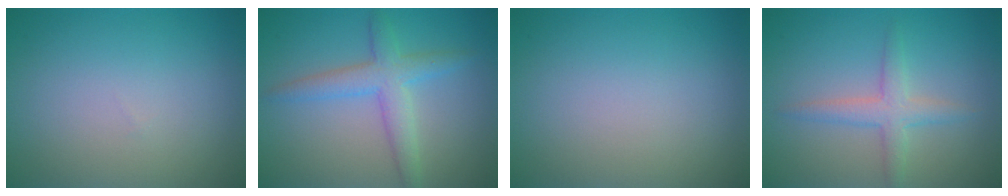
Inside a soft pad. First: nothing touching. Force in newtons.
{"total": 3.6, "press": 3.6, "slide": 0.2}
{"total": 0.0}
{"total": 2.7, "press": 2.7, "slide": 0.1}